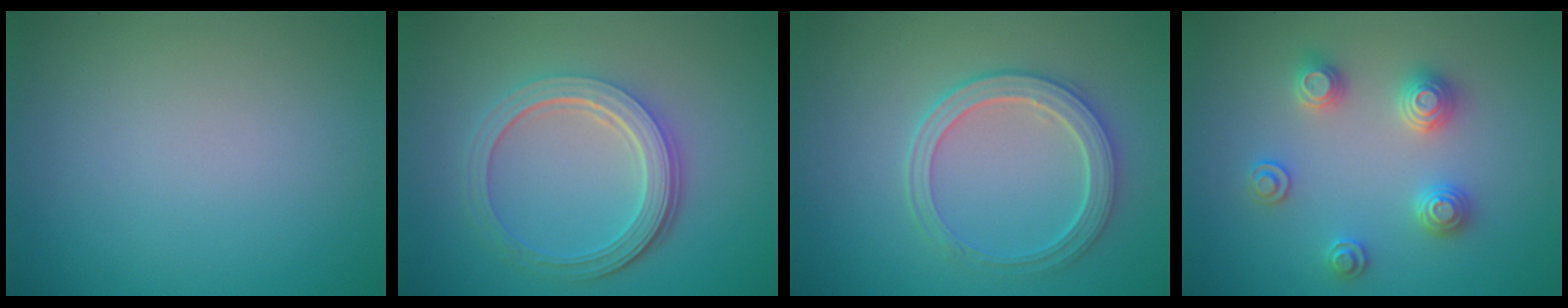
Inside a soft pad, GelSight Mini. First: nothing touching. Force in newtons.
{"total": 5.3, "press": 3.9, "slide": 3.7}
{"total": 3.7, "press": 3.3, "slide": 1.7}
{"total": 2.9, "press": 2.8, "slide": 0.3}